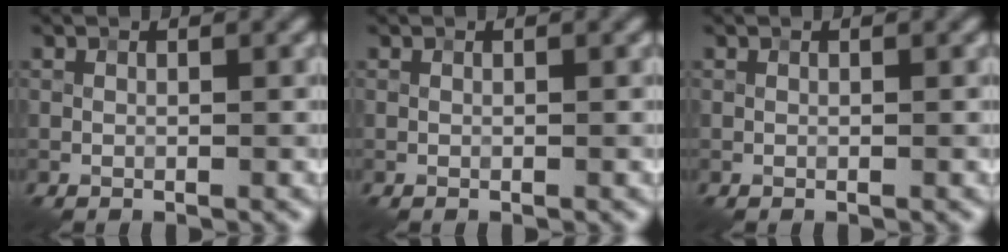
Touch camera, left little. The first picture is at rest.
{"total": 0.0}
{"total": 0.0}